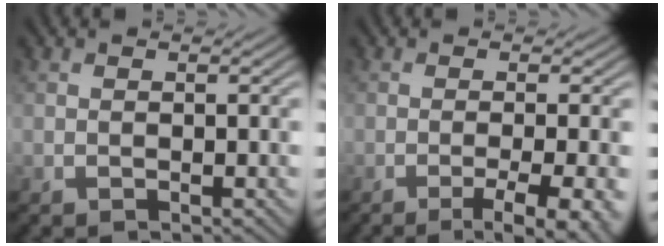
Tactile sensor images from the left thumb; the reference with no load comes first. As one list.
[{"total": 6.3, "force": [-2.9, 1.1, 5.5], "torque": [-0.075, 0.003, -0.038]}]